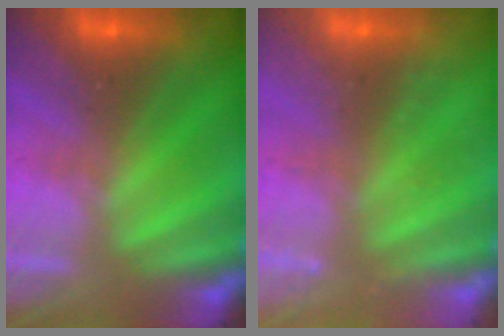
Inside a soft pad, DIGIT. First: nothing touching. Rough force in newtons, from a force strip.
{"total": 2.4}